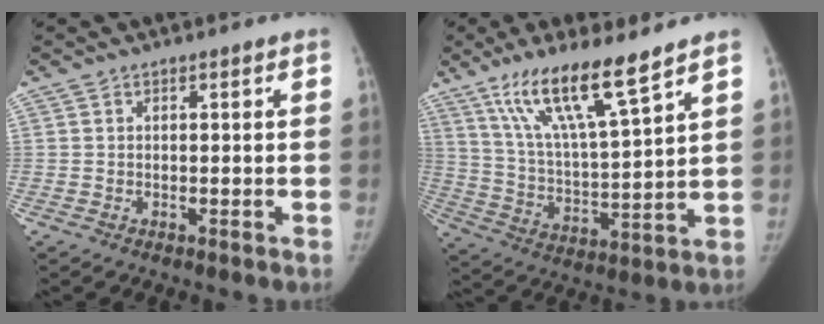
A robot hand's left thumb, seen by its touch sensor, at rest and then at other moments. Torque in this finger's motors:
{"motor_torque": [0.09, 0.09, 1.41, -1.37, 0.09]}